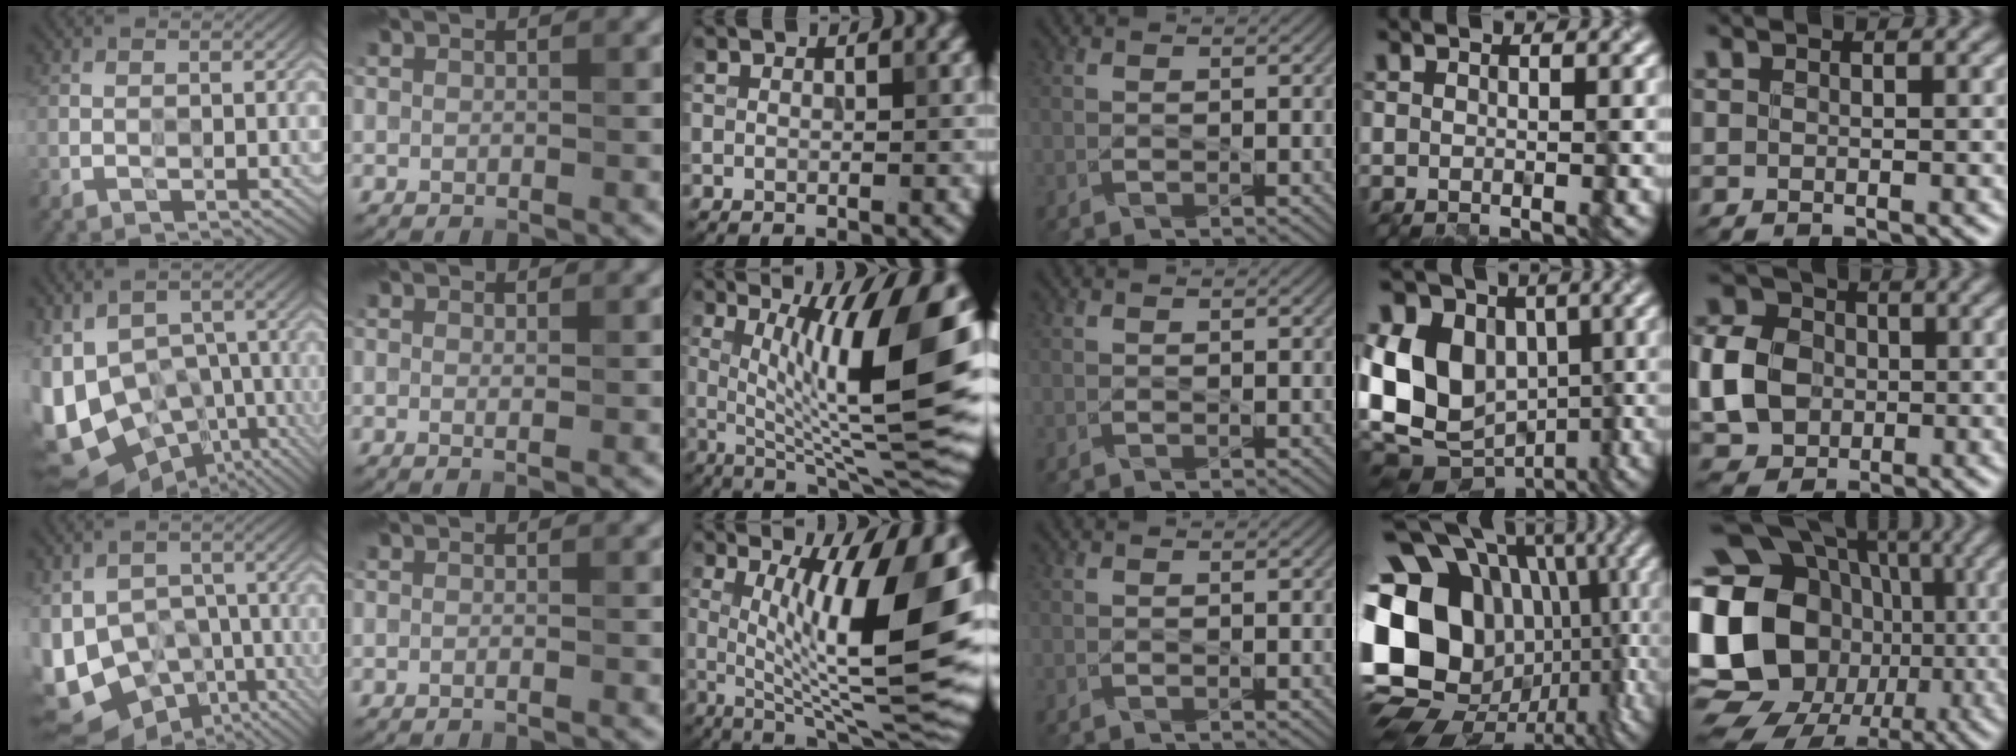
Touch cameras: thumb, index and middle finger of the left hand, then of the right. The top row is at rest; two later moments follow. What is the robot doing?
{"motion": "wipe", "object": "plastic plate"}